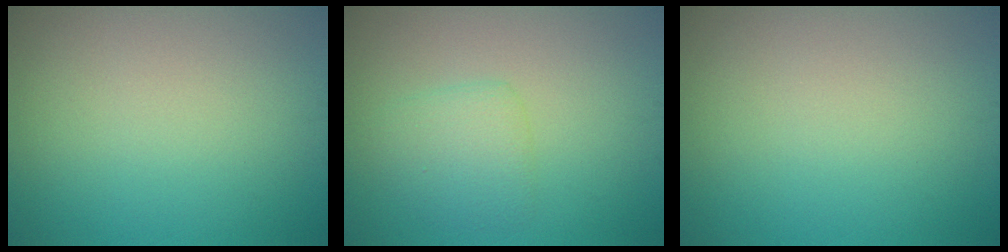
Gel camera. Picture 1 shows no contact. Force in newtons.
{"total": 2.4, "press": 2.4, "slide": 0.1}
{"total": 0.0}